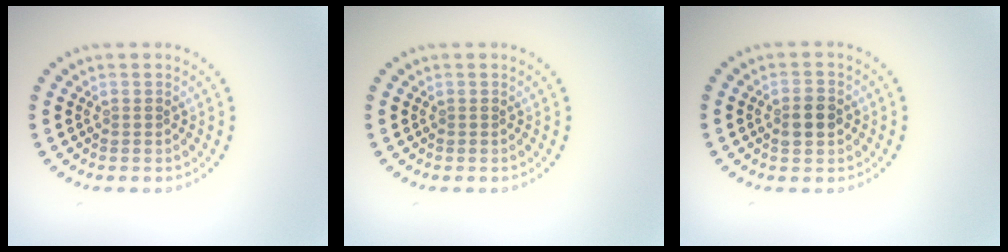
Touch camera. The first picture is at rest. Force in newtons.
{"total": 0.0}
{"total": 2.8, "press": 2.8, "slide": 0.2}